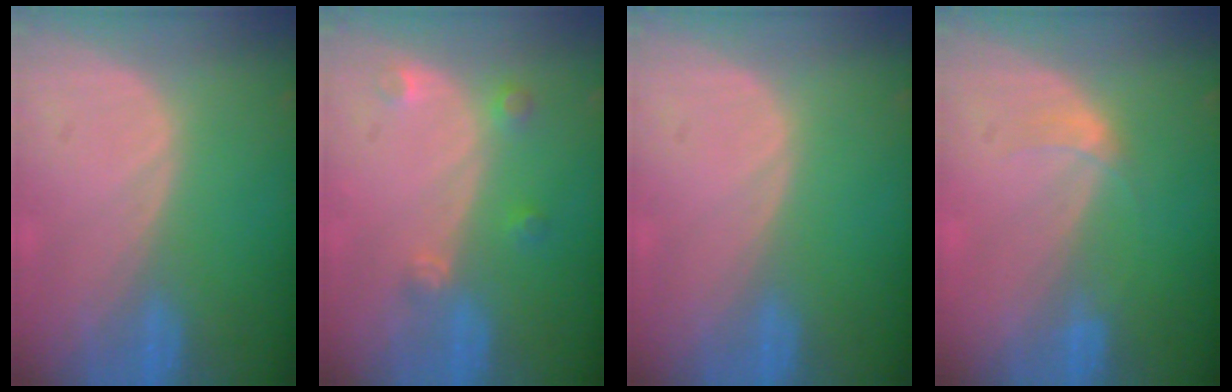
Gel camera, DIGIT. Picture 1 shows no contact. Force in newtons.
{"total": 2.7, "press": 2.6, "slide": 0.4}
{"total": 0.0}
{"total": 1.7, "press": 1.7, "slide": 0.2}